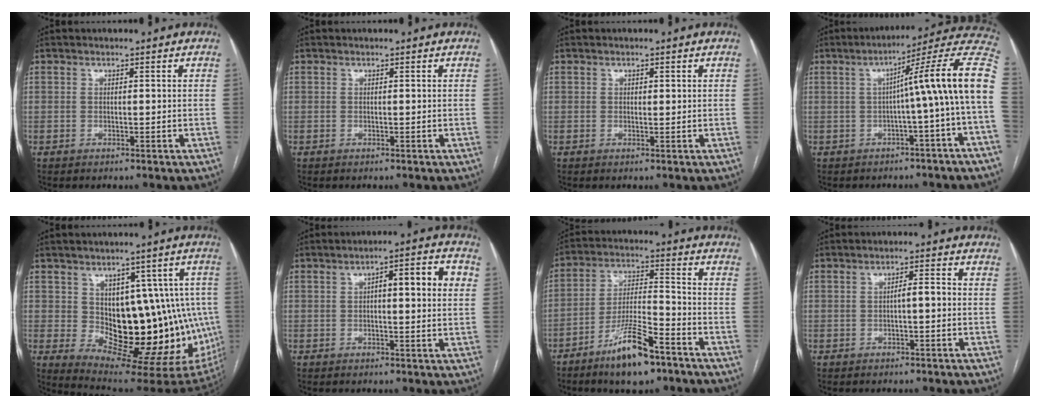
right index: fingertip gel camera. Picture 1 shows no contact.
{"total": 0.0}
{"total": 0.8, "force": [0.3, 0.4, 0.5], "torque": [-0.008, -0.001, 0.004]}
{"total": 13.9, "force": [-0.5, -1.7, 13.8], "torque": [-0.173, 0.035, -0.017]}
{"total": 18.2, "force": [-0.6, 9.0, 15.8], "torque": [-0.170, 0.020, 0.017]}
{"total": 7.7, "force": [1.4, 1.5, 7.4], "torque": [-0.104, 0.023, 0.016]}
{"total": 11.8, "force": [-7.8, 2.3, 8.5], "torque": [-0.163, -0.012, -0.140]}
{"total": 2.6, "force": [-0.5, 0.5, 2.5], "torque": [-0.039, 0.007, -0.007]}